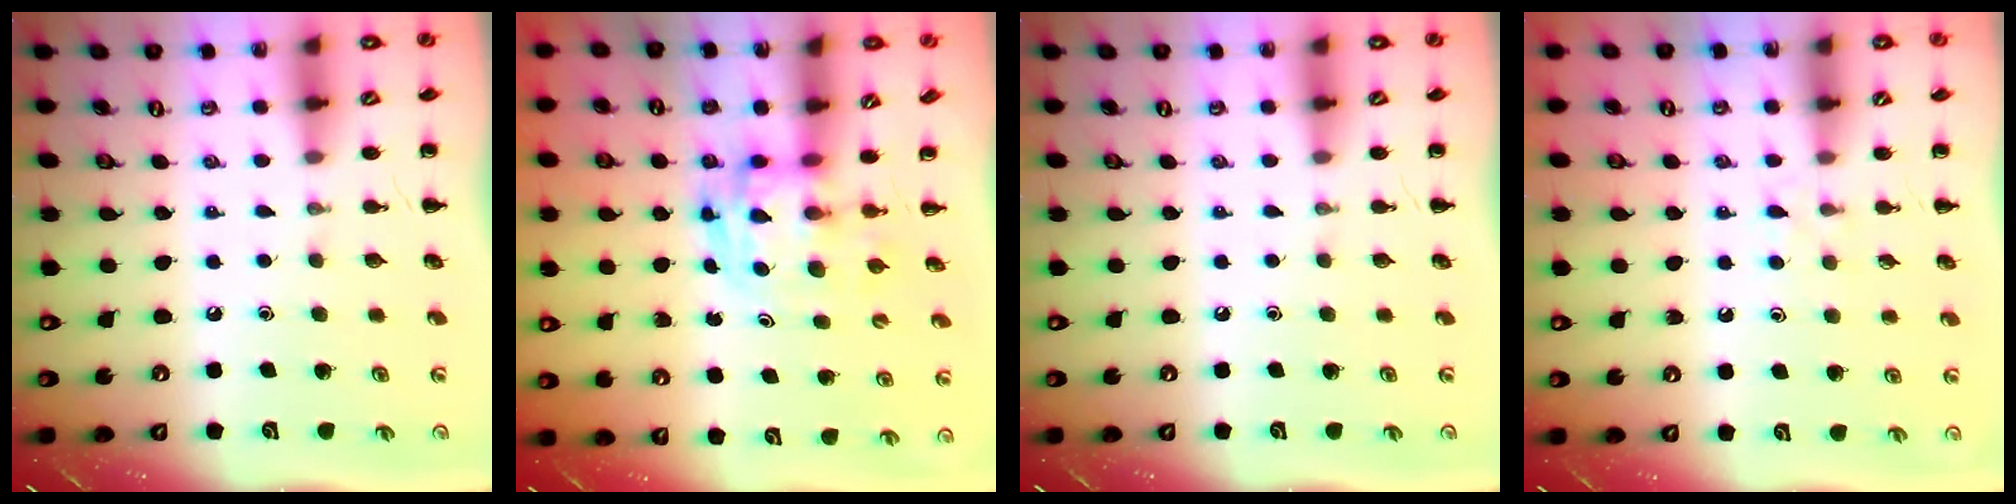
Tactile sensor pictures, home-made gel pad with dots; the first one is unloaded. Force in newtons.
{"total": 3.5, "press": 3.5, "slide": 0.6}
{"total": 0.0}
{"total": 3.7, "press": 3.4, "slide": 1.4}